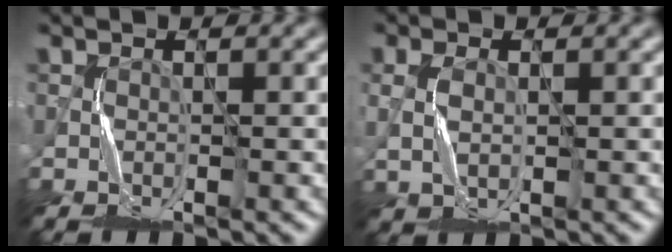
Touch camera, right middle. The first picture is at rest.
{"total": 1.3, "force": [0.1, 0.8, 1.0], "torque": [-0.029, -0.003, 0.007]}